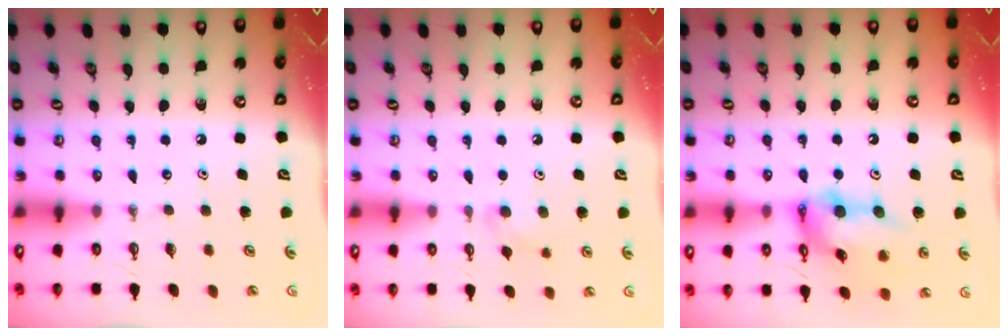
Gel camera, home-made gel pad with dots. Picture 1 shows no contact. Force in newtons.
{"total": 5.7, "press": 5.7, "slide": 1.0}
{"total": 15.7, "press": 15.6, "slide": 2.0}